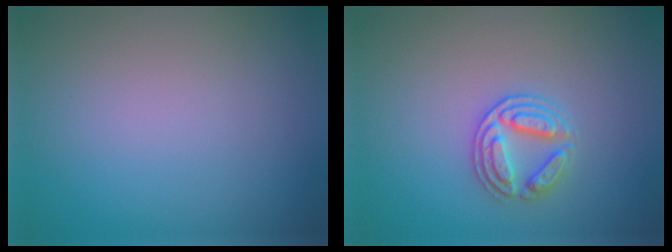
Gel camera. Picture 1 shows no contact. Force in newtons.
{"total": 2.7, "press": 2.6, "slide": 0.7}